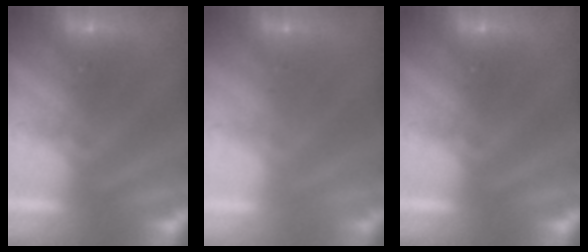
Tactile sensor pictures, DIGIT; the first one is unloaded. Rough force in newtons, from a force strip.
{"total": 2.1}
{"total": 0.0}